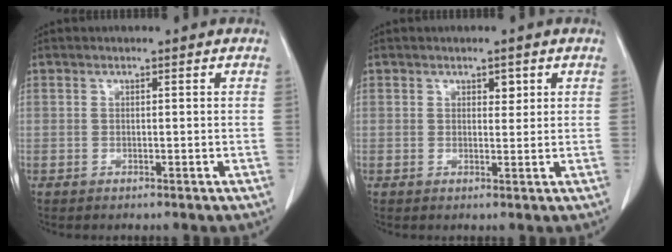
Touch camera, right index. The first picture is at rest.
{"total": 1.6, "force": [0.8, 0.8, 1.1], "torque": [-0.013, -0.002, 0.011]}